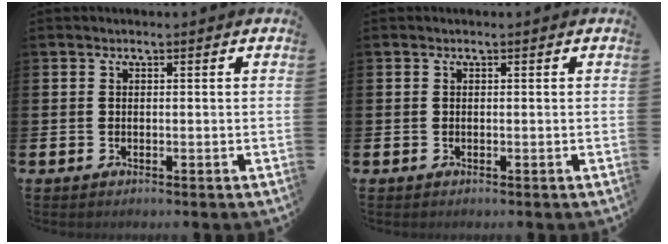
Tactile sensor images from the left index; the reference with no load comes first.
{"total": 0.0}